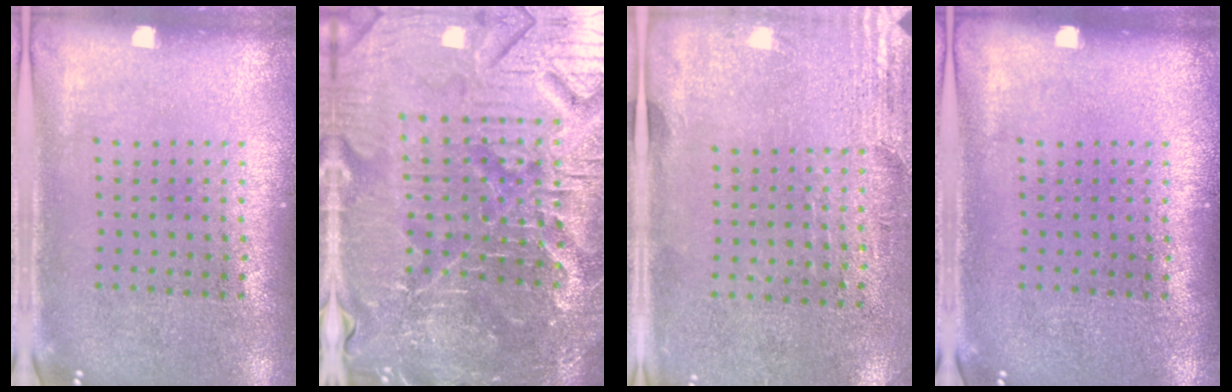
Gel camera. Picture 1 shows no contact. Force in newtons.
{"total": 5.8, "press": 5.4, "slide": 2.0}
{"total": 2.9, "press": 2.5, "slide": 1.5}
{"total": 0.0}